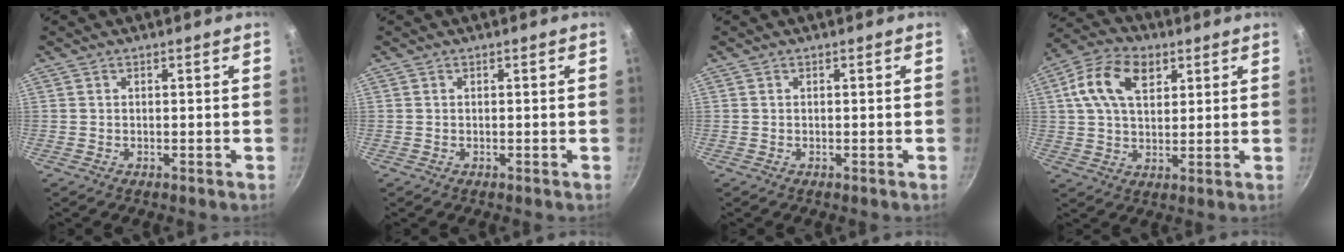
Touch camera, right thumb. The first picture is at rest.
{"total": 0.0}
{"total": 0.0}
{"total": 12.4, "force": [4.4, 7.8, 8.5], "torque": [-0.140, 0.006, 0.068]}